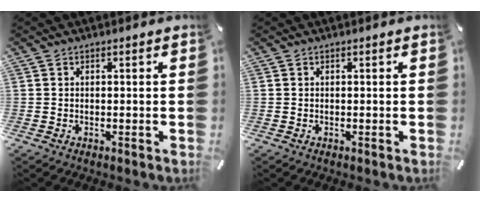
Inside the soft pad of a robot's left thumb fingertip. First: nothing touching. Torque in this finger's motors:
{"motor_torque": [0.00, 0.00, -0.04, 0.04, 0.00]}